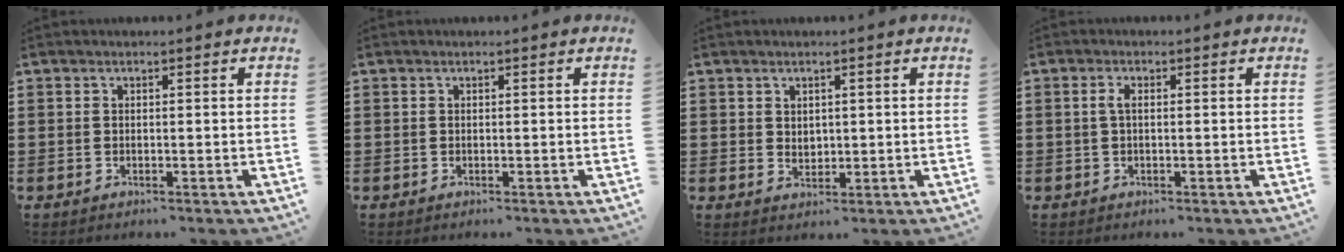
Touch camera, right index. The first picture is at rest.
{"total": 0.0}
{"total": 1.6, "force": [1.0, 1.2, 0.3], "torque": [-0.009, 0.007, 0.019]}
{"total": 1.8, "force": [0.0, 0.6, 1.7], "torque": [-0.039, 0.000, -0.004]}